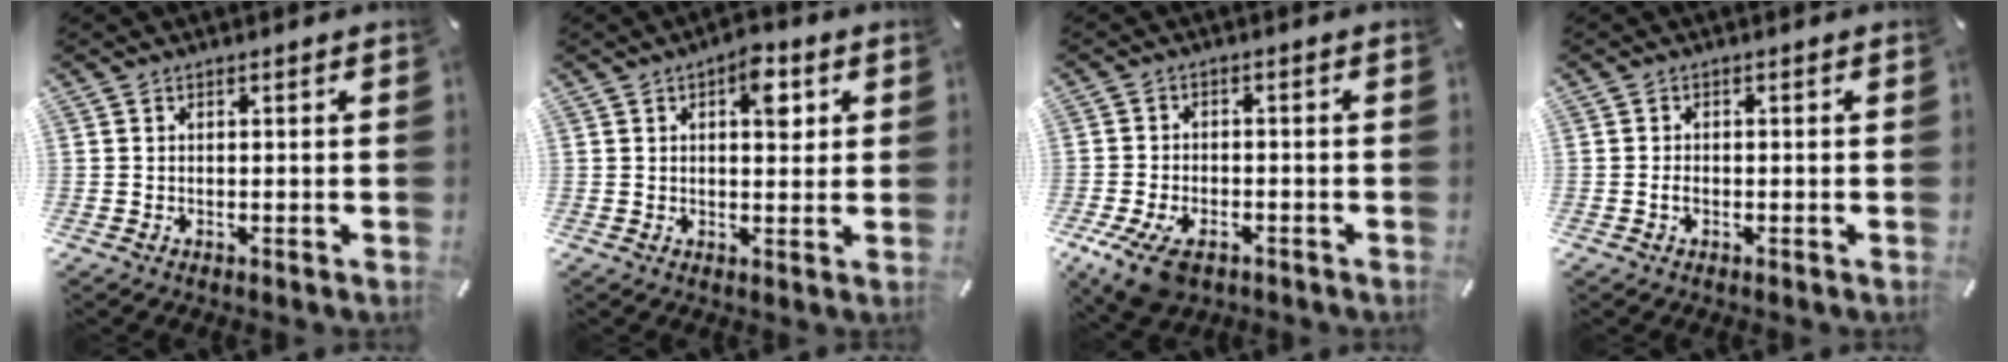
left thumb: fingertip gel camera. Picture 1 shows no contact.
{"total": 6.8, "force": [2.3, 3.7, 5.2], "torque": [-0.044, -0.015, 0.028]}
{"total": 8.0, "force": [-4.4, 4.8, 4.8], "torque": [-0.110, 0.011, -0.080]}
{"total": 1.4, "force": [-0.5, 0.9, 1.0], "torque": [-0.021, 0.002, -0.010]}